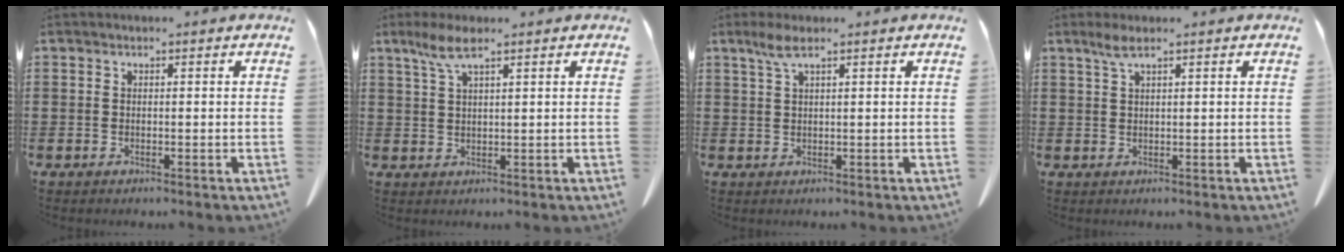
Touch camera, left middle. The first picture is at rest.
{"total": 4.6, "force": [2.7, 0.9, 3.6], "torque": [-0.077, 0.004, 0.049]}
{"total": 3.3, "force": [1.9, 0.6, 2.7], "torque": [-0.058, 0.004, 0.033]}
{"total": 2.5, "force": [1.5, 0.3, 1.9], "torque": [-0.042, 0.004, 0.027]}